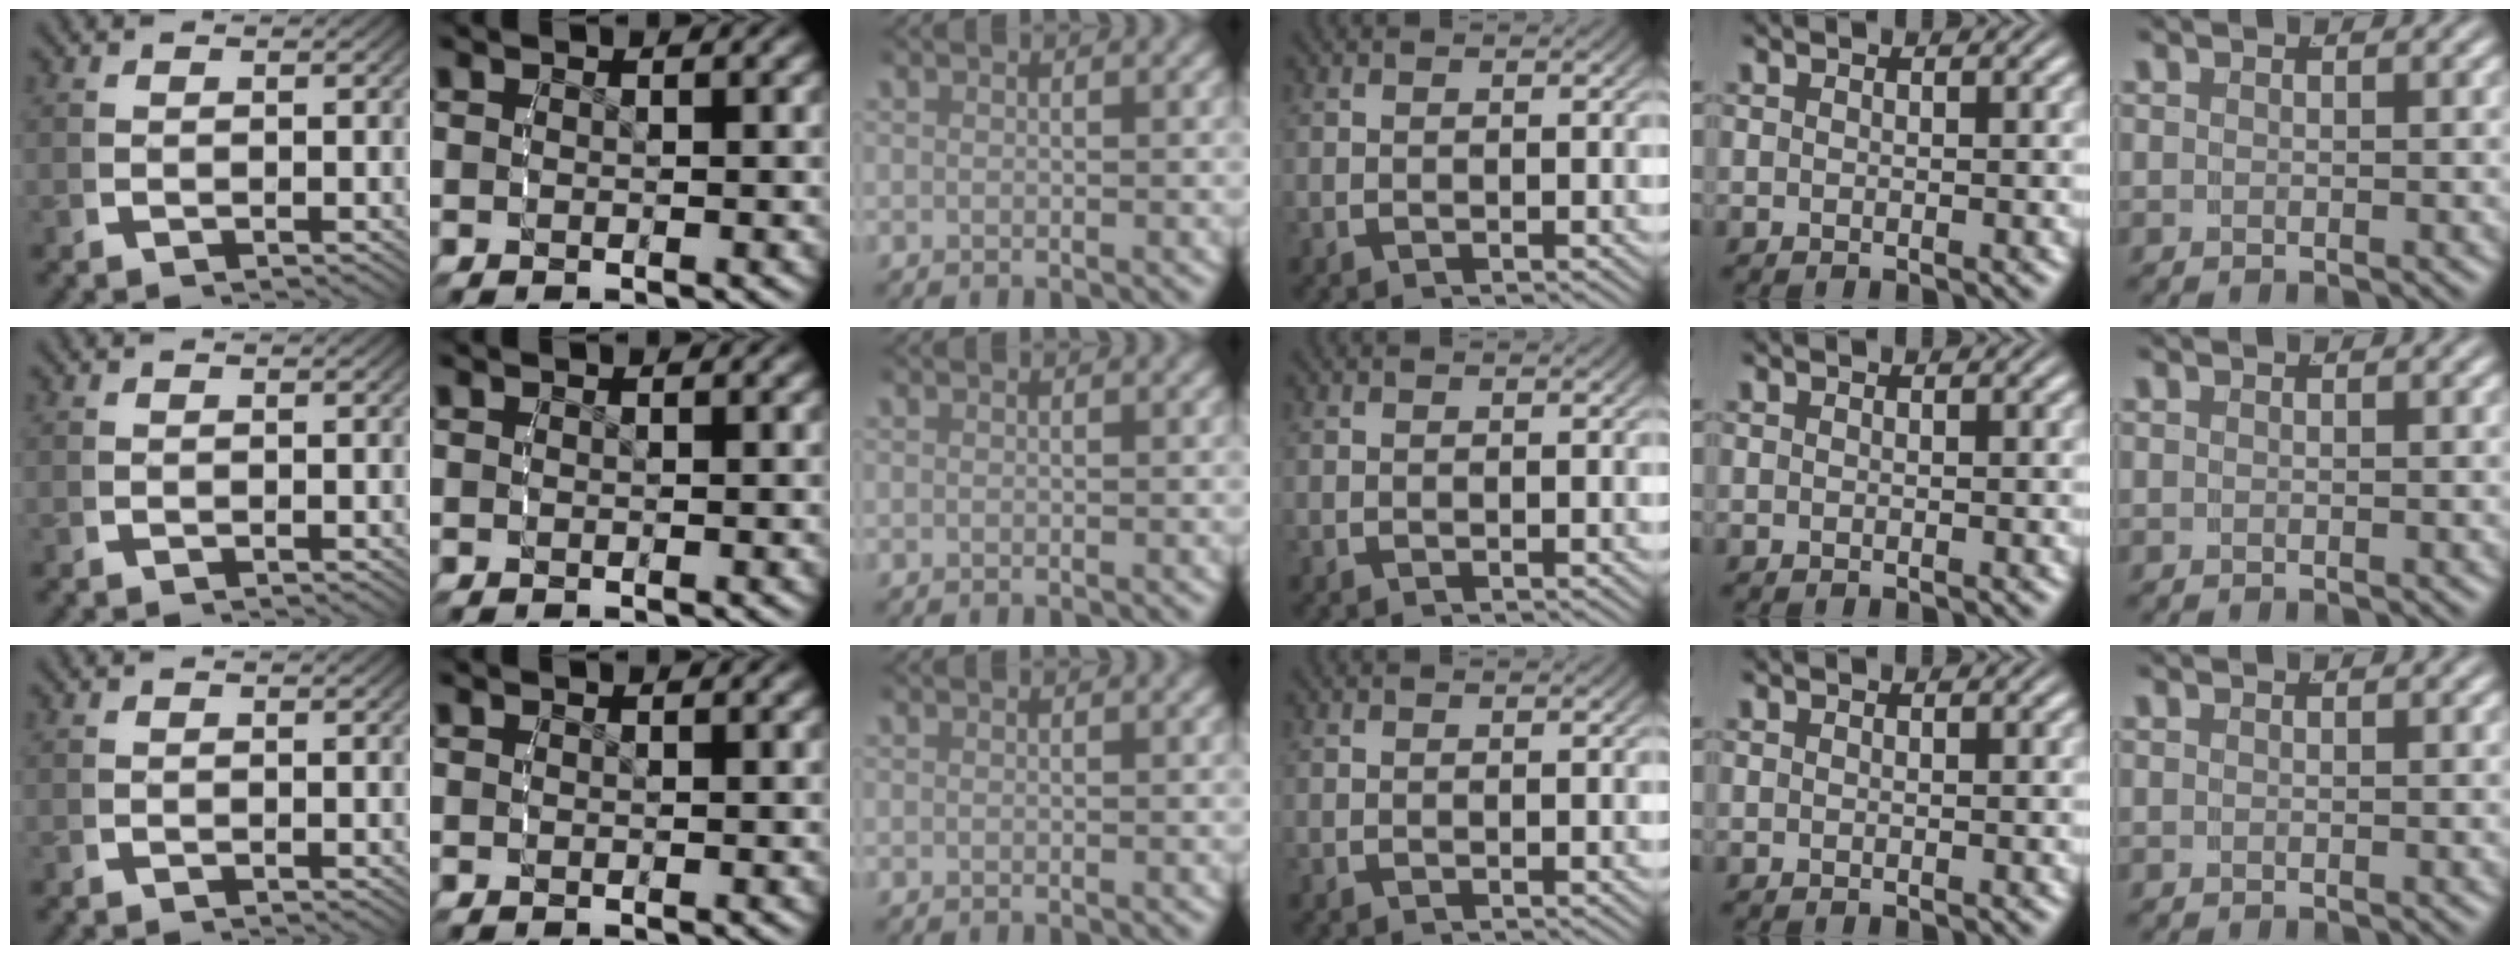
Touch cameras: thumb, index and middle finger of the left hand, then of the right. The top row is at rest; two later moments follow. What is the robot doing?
{"motion": "reach", "object": "paper plate"}